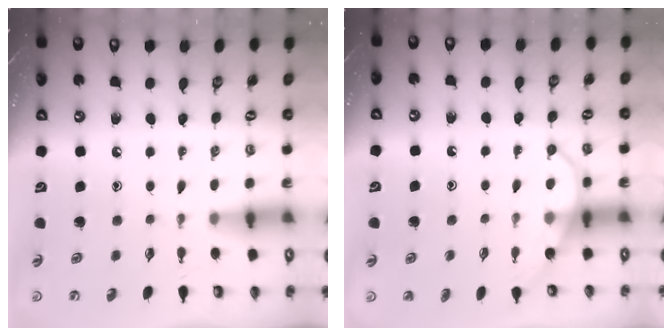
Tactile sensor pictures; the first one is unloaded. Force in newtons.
{"total": 7.4, "press": 7.4, "slide": 0.5}